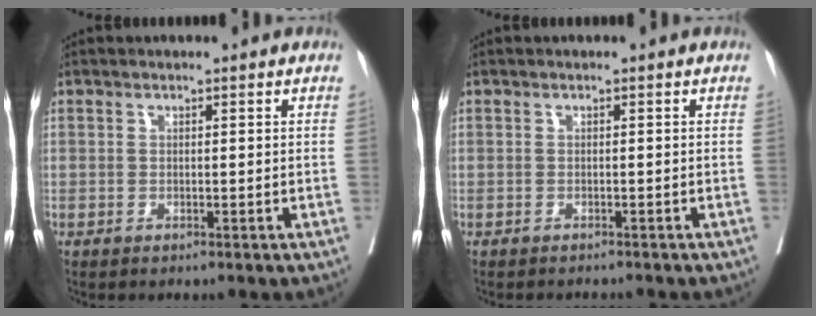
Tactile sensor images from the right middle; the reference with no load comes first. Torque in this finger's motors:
{"motor_torque": [-0.32, -0.30, 0.00, 0.00]}